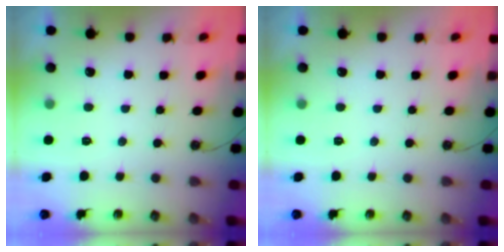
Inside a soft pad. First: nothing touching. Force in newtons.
{"total": 0.0}